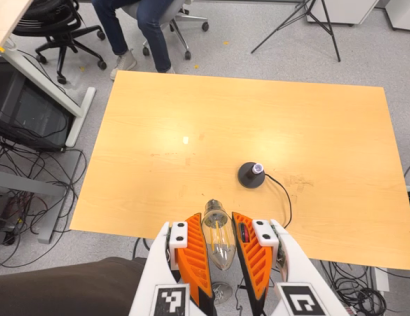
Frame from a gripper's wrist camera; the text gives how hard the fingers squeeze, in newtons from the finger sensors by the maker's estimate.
{"total": 15.5, "left": 17.3, "right": 13.7}